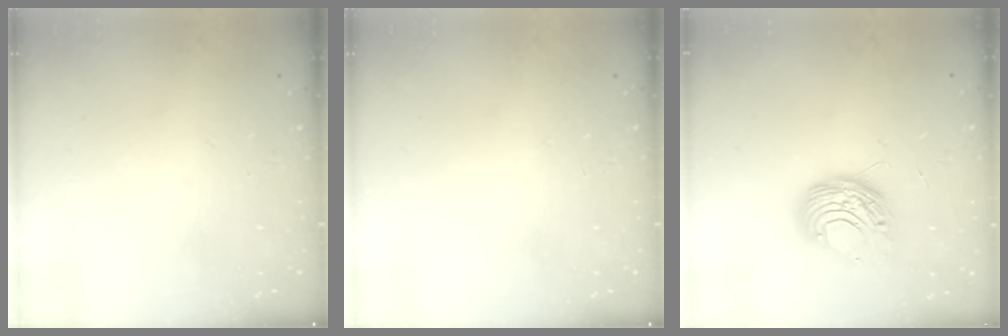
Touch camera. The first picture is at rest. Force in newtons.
{"total": 0.0}
{"total": 9.0, "press": 8.9, "slide": 0.5}